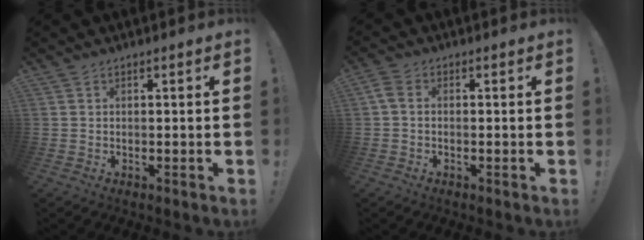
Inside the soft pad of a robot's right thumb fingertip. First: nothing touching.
{"total": 2.5, "force": [0.2, 1.6, 2.0], "torque": [-0.041, 0.009, 0.007]}